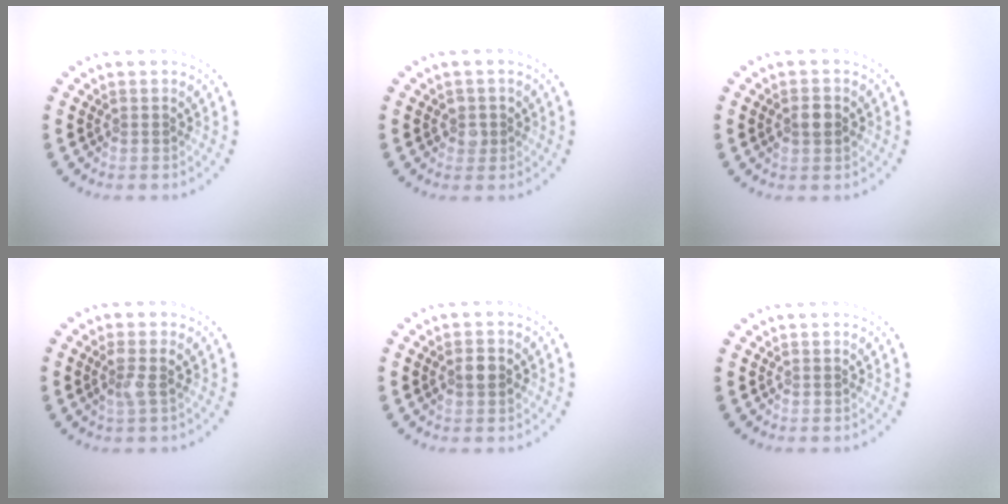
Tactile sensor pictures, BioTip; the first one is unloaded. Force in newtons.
{"total": 1.4, "press": 1.3, "slide": 0.6}
{"total": 2.0, "press": 2.0, "slide": 0.2}
{"total": 1.7, "press": 1.4, "slide": 0.8}
{"total": 2.0, "press": 2.0, "slide": 0.2}
{"total": 0.0}